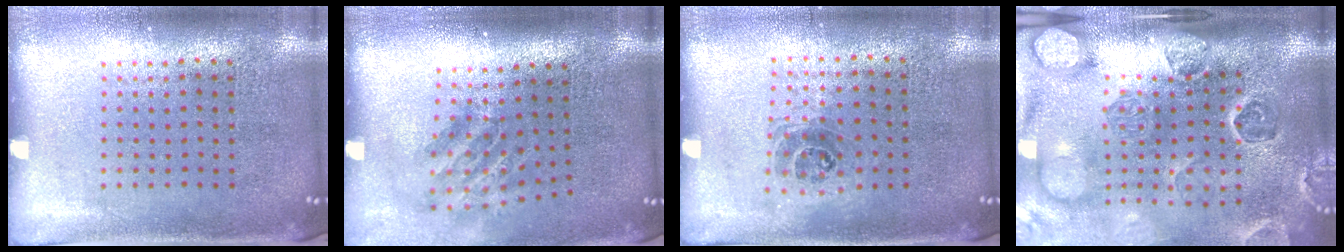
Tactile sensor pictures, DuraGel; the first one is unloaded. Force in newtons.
{"total": 1.9, "press": 1.3, "slide": 1.3}
{"total": 1.1, "press": 0.9, "slide": 0.6}
{"total": 4.7, "press": 3.5, "slide": 3.2}